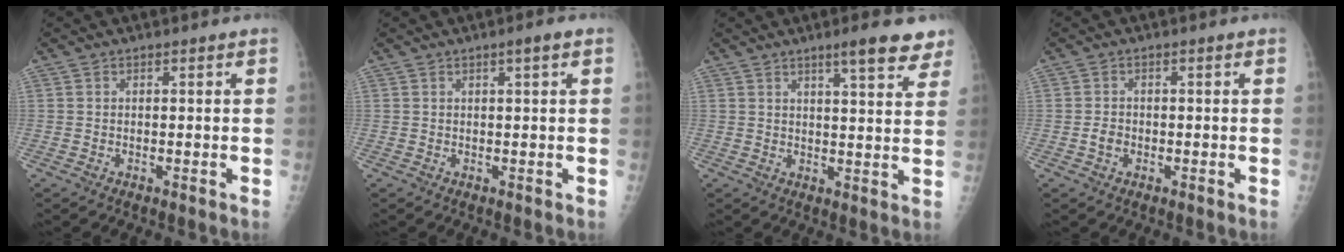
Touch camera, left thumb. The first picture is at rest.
{"total": 1.7, "force": [0.8, 0.0, 1.6], "torque": [-0.029, 0.000, 0.011]}
{"total": 8.8, "force": [6.0, 1.6, 6.2], "torque": [-0.061, -0.027, 0.077]}
{"total": 2.0, "force": [-0.7, 1.5, 1.0], "torque": [-0.011, 0.006, -0.013]}